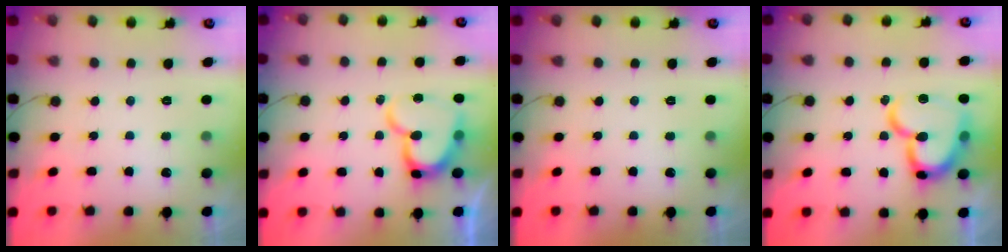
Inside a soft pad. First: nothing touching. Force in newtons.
{"total": 14.4, "press": 14.3, "slide": 1.3}
{"total": 0.0}
{"total": 20.0, "press": 19.9, "slide": 2.5}